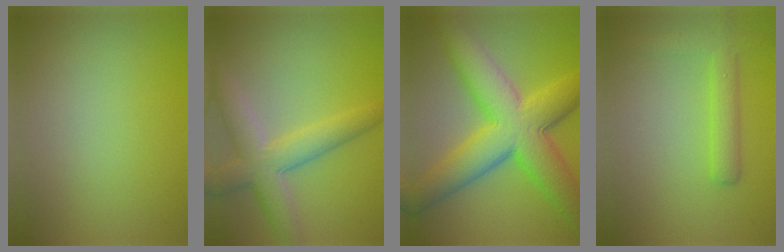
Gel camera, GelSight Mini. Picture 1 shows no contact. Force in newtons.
{"total": 5.7, "press": 5.7, "slide": 0.4}
{"total": 11.6, "press": 11.6, "slide": 0.2}
{"total": 2.9, "press": 2.9, "slide": 0.1}